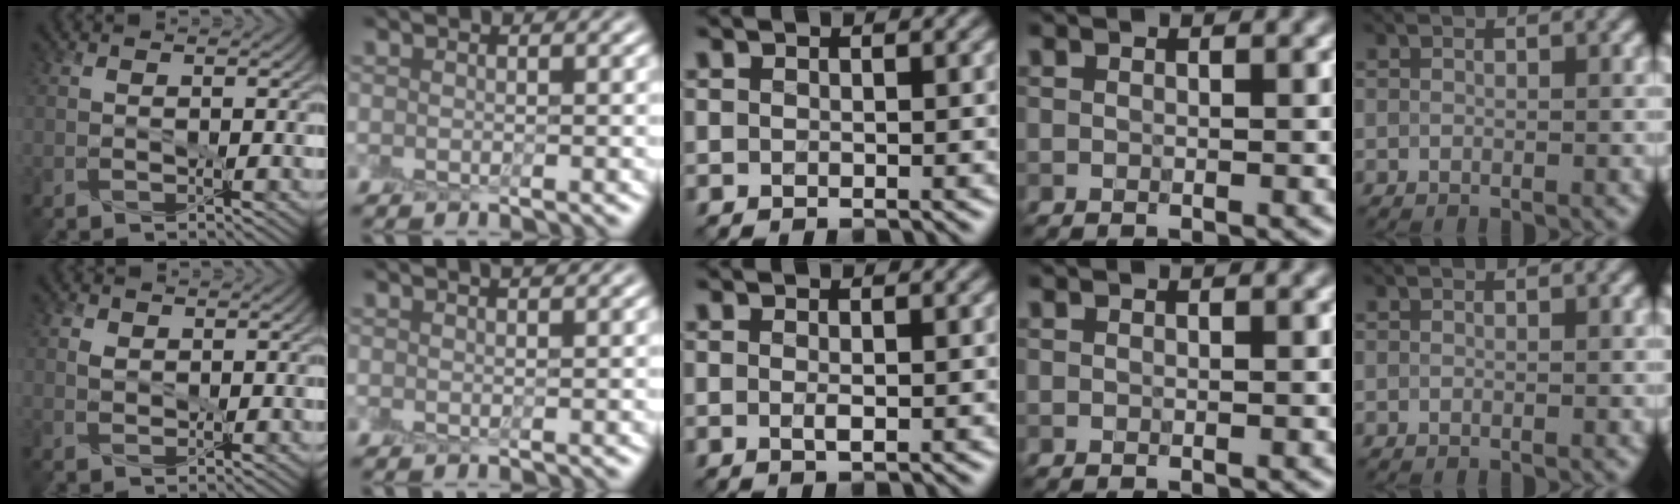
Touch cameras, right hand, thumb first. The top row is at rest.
{"thumb": {"total": 1.5, "force": [0.5, 1.2, 0.8], "torque": [-0.024, 0.001, 0.008]}, "index": {"total": 1.0, "force": [0.7, 0.0, 0.7], "torque": [-0.007, 0.007, 0.007]}, "middle": {"total": 0.9, "force": [0.0, 0.2, 0.9], "torque": [-0.016, 0.001, 0.000]}}